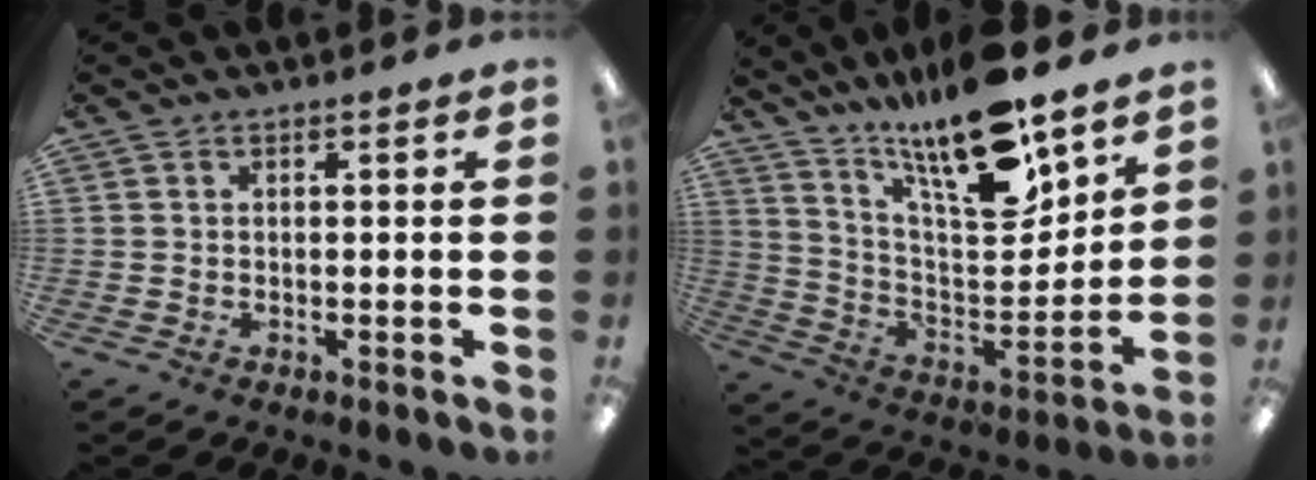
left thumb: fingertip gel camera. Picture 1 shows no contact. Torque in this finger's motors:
{"motor_torque": [0.55, 0.50, 1.39, -1.38, 0.22]}